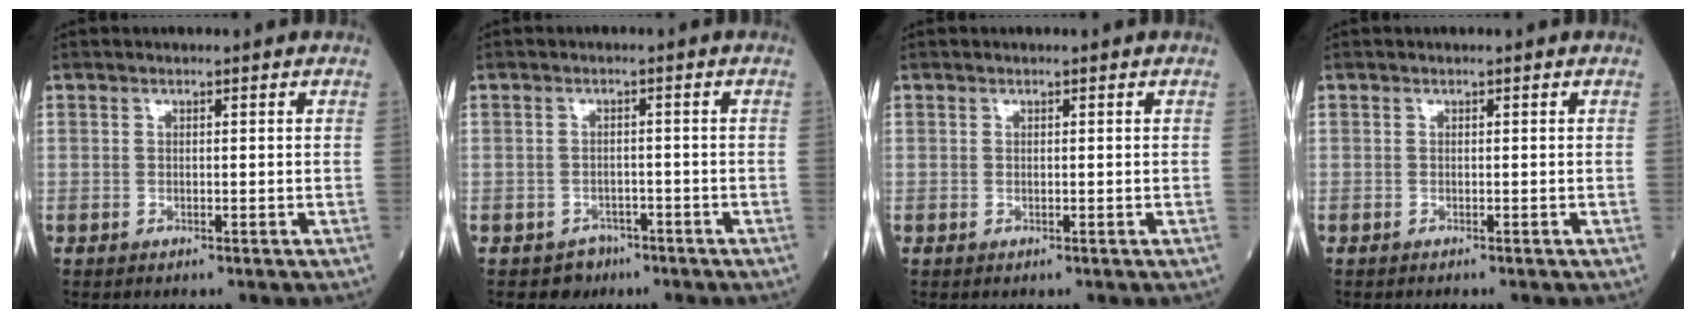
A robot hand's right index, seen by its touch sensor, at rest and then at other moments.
{"total": 2.8, "force": [-1.9, 2.1, 0.0], "torque": [0.000, 0.011, -0.027]}
{"total": 0.0}
{"total": 0.5, "force": [-0.5, -0.1, 0.1], "torque": [-0.001, -0.001, -0.011]}